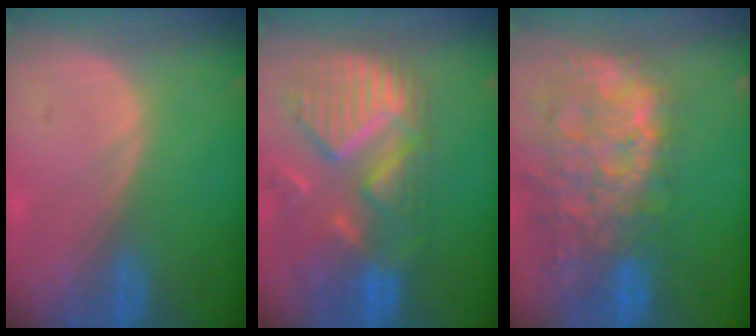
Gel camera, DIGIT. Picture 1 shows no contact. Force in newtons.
{"total": 12.6, "press": 10.7, "slide": 6.8}
{"total": 14.3, "press": 11.6, "slide": 8.3}